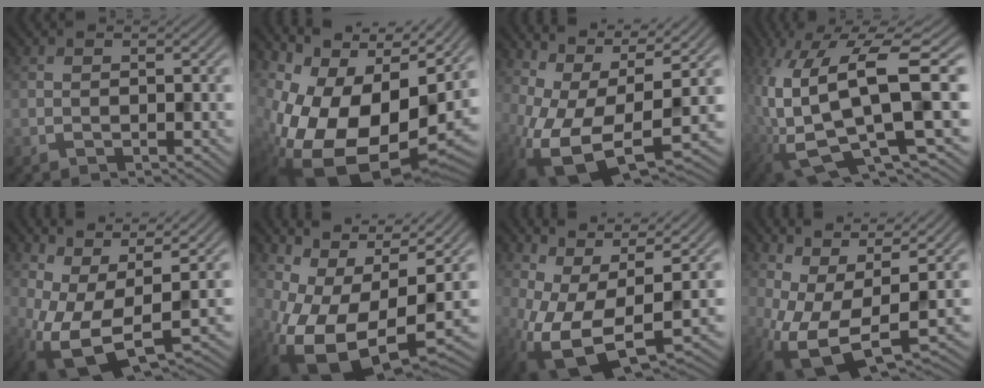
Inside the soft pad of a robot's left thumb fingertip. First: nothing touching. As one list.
[{"total": 17.5, "force": [-1.4, 10.4, 14.0], "torque": [-0.253, -0.036, -0.007]}, {"total": 13.4, "force": [0.1, 6.6, 11.7], "torque": [-0.240, -0.022, 0.019]}, {"total": 14.9, "force": [-2.4, 4.1, 14.2], "torque": [-0.300, 0.003, -0.032]}, {"total": 10.4, "force": [1.1, 5.0, 9.0], "torque": [-0.199, -0.007, 0.023]}, {"total": 15.2, "force": [0.1, 7.8, 13.0], "torque": [-0.260, -0.033, 0.024]}, {"total": 12.1, "force": [0.5, 5.9, 10.5], "torque": [-0.219, -0.013, 0.016]}, {"total": 10.8, "force": [1.0, 5.2, 9.4], "torque": [-0.201, -0.008, 0.021]}]